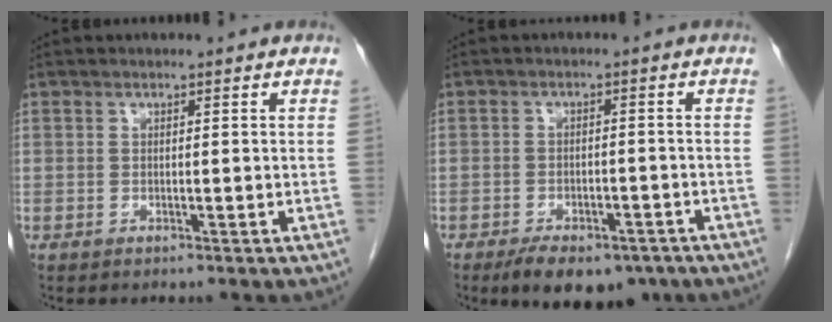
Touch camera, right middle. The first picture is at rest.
{"total": 10.8, "force": [-7.8, 4.9, 5.6], "torque": [-0.075, 0.001, -0.112]}